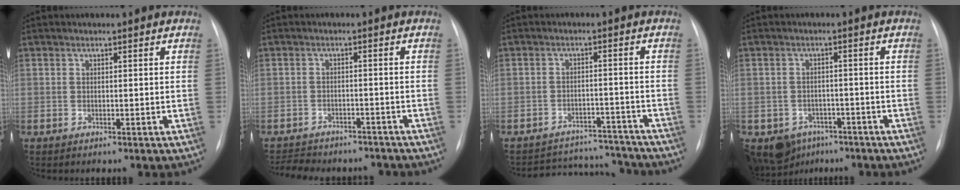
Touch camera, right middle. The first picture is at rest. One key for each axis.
{"total": 10.5, "fx": -9.5, "fy": 3.5, "fz": 2.9, "tx": -0.058, "ty": 0.006, "tz": -0.121}
{"total": 11.6, "fx": -11.3, "fy": 2.6, "fz": 0.6, "tx": -0.006, "ty": 0.019, "tz": -0.149}
{"total": 7.5, "fx": -4.7, "fy": 5.6, "fz": 1.6, "tx": -0.030, "ty": 0.010, "tz": -0.062}